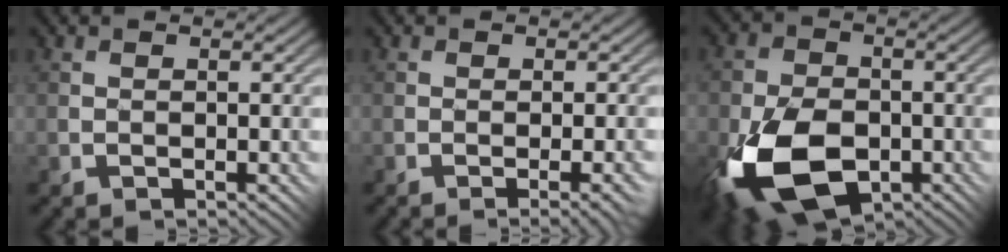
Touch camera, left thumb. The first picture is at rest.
{"total": 2.5, "force": [-1.8, 0.5, 1.7], "torque": [-0.016, 0.008, -0.021]}
{"total": 14.1, "force": [-5.3, 8.6, 9.8], "torque": [-0.228, -0.044, -0.092]}